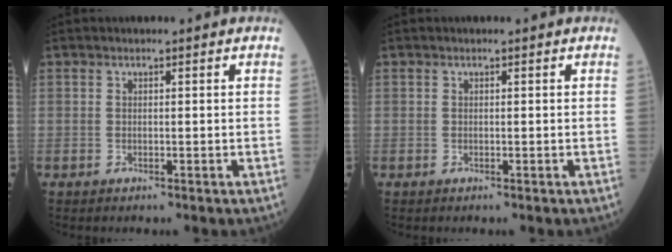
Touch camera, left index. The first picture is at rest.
{"total": 0.0}